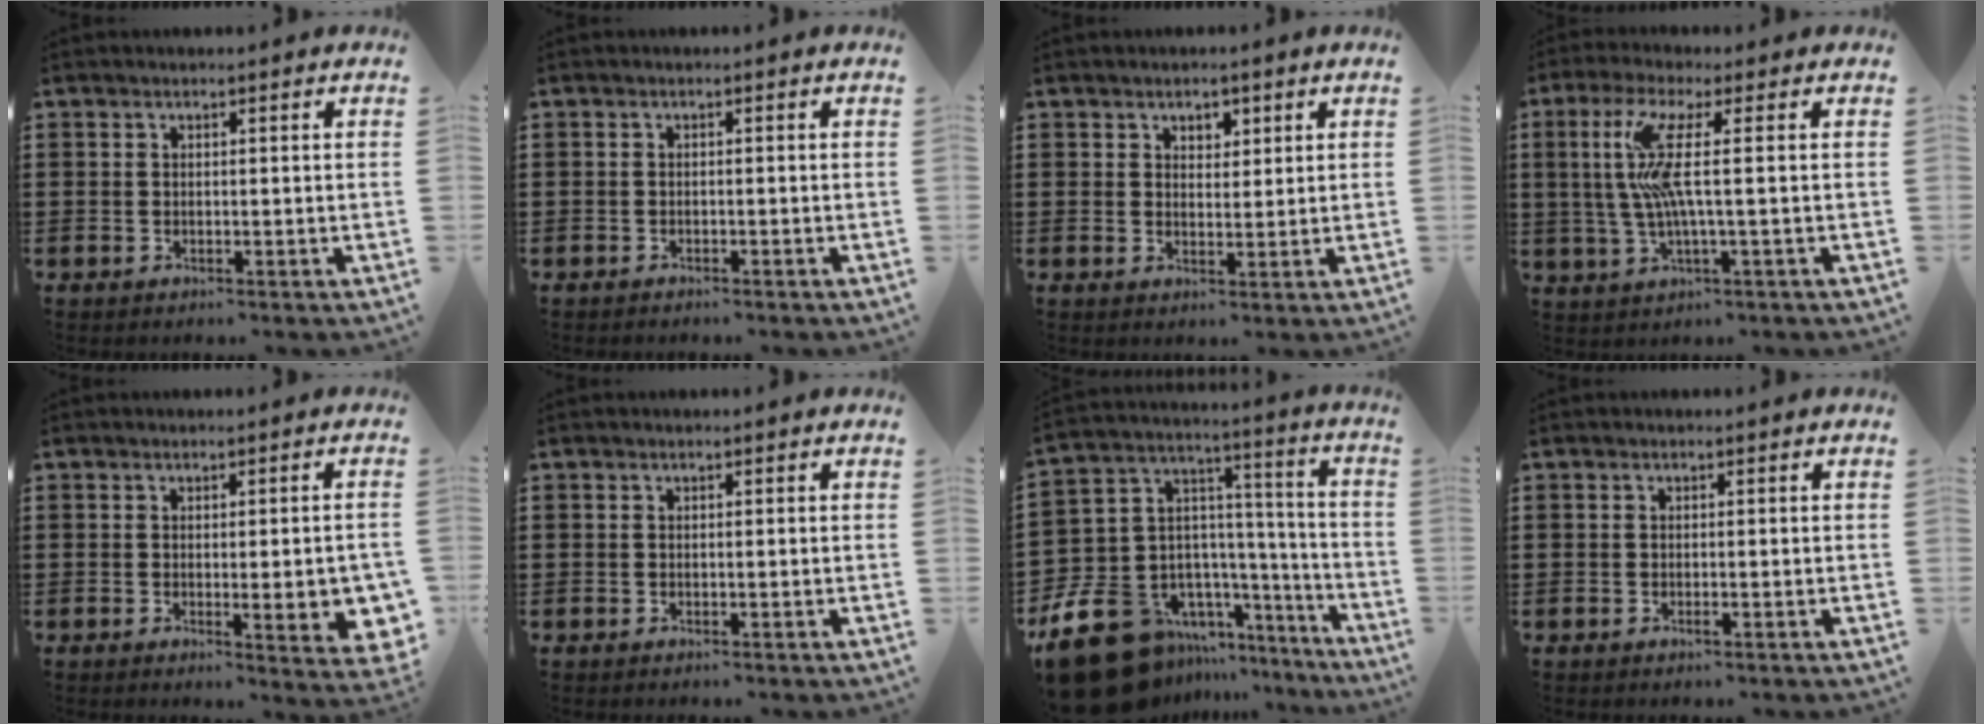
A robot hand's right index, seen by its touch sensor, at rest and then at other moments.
{"total": 0.6, "force": [-0.6, 0.1, 0.0], "torque": [-0.001, 0.001, -0.013]}
{"total": 2.2, "force": [1.5, 1.5, 0.7], "torque": [-0.019, 0.009, 0.027]}
{"total": 8.5, "force": [0.8, 0.5, 8.5], "torque": [-0.194, -0.019, -0.001]}
{"total": 5.7, "force": [-0.6, 1.2, 5.6], "torque": [-0.084, -0.011, -0.005]}
{"total": 0.0}
{"total": 16.4, "force": [-10.4, 10.9, 6.3], "torque": [-0.148, 0.021, -0.163]}
{"total": 0.7, "force": [-0.3, 0.0, 0.6], "torque": [-0.012, -0.004, -0.005]}